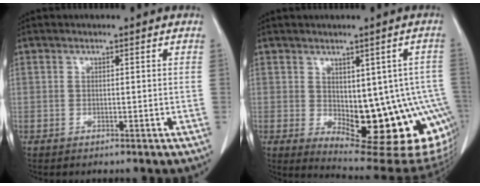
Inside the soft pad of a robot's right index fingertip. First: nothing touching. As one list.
[{"total": 17.6, "force": [-4.0, 7.0, 15.7], "torque": [-0.134, 0.006, -0.029]}]